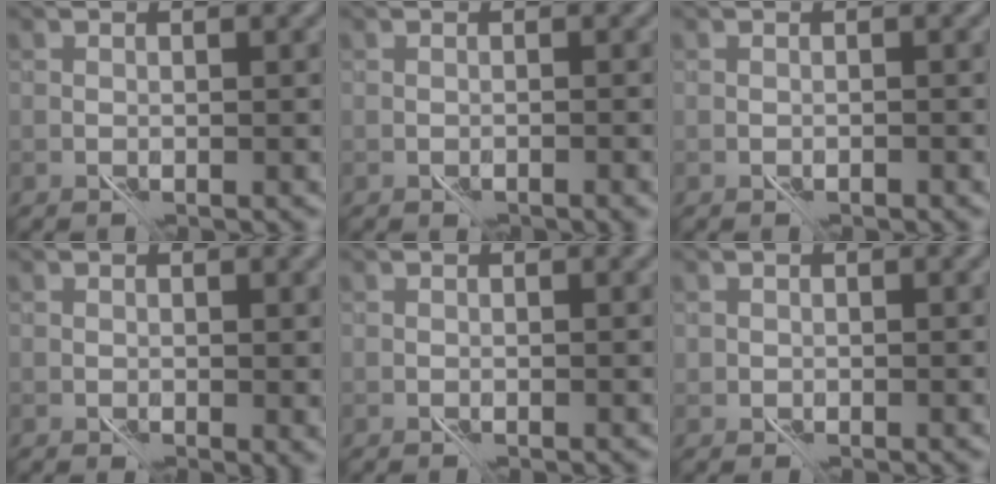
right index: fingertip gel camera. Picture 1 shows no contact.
{"total": 1.1, "force": [-0.8, 0.4, 0.7], "torque": [-0.010, -0.004, -0.011]}
{"total": 0.8, "force": [-0.6, 0.4, 0.4], "torque": [-0.004, -0.003, -0.009]}
{"total": 1.1, "force": [0.3, 0.6, 0.9], "torque": [-0.010, -0.002, 0.007]}
{"total": 0.0}
{"total": 0.7, "force": [0.2, 0.6, 0.2], "torque": [0.000, -0.003, 0.004]}